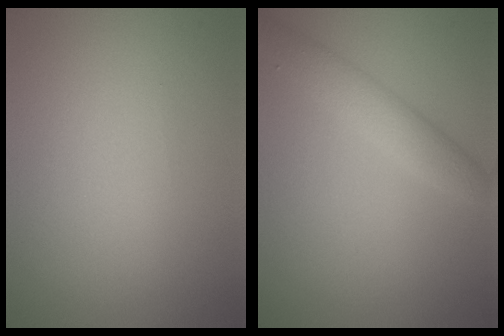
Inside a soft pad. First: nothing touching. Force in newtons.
{"total": 2.8, "press": 2.8, "slide": 0.1}